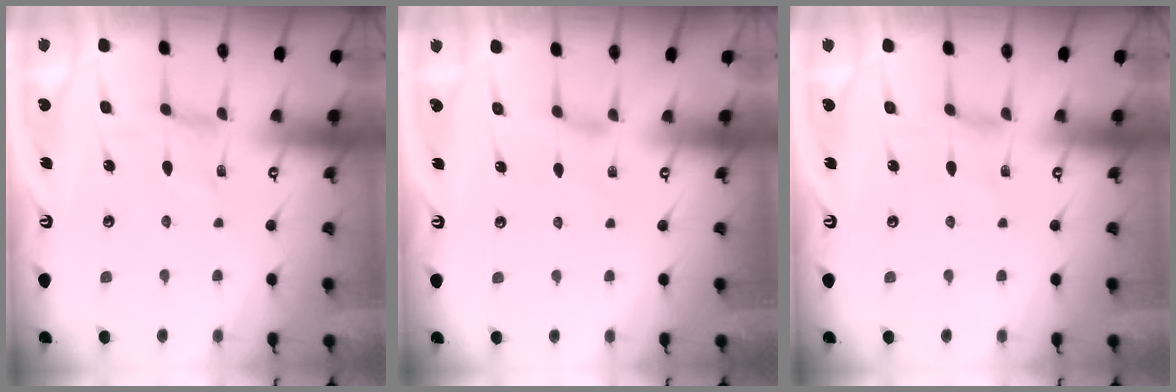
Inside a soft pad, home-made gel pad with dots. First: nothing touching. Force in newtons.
{"total": 1.5, "press": 1.4, "slide": 0.3}
{"total": 0.0}